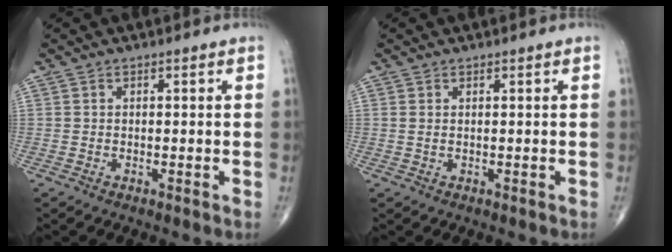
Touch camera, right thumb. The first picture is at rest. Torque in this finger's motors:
{"motor_torque": [0.05, -0.33, 0.13, 0.18, -0.02]}